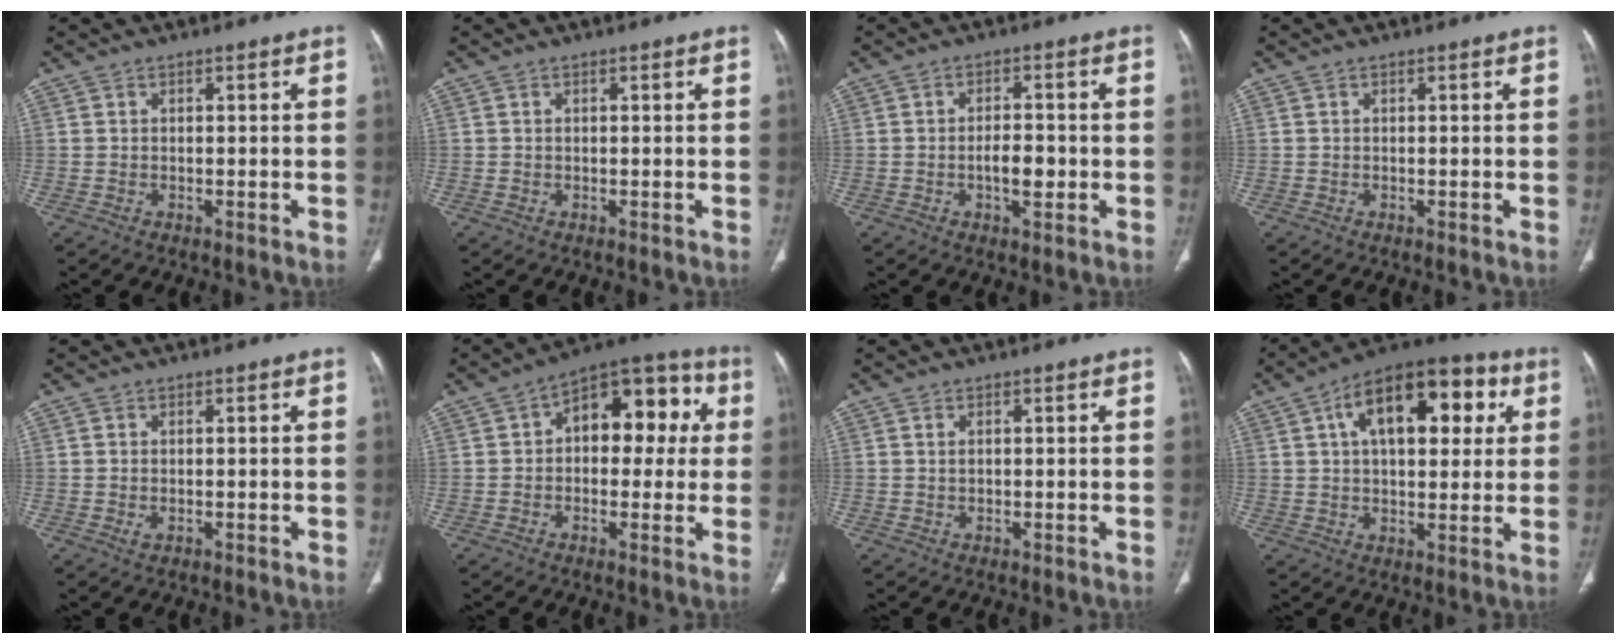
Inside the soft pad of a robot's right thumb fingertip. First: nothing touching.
{"total": 0.0}
{"total": 4.8, "force": [-1.1, 2.3, 4.1], "torque": [-0.058, 0.008, -0.017]}
{"total": 0.0}
{"total": 1.1, "force": [-0.3, 0.6, 0.9], "torque": [-0.025, 0.003, -0.004]}
{"total": 15.0, "force": [2.7, 8.9, 11.7], "torque": [-0.107, 0.041, 0.029]}
{"total": 0.8, "force": [0.3, 0.5, 0.6], "torque": [-0.013, -0.001, 0.008]}
{"total": 19.5, "force": [6.1, 10.1, 15.5], "torque": [-0.196, 0.018, 0.085]}